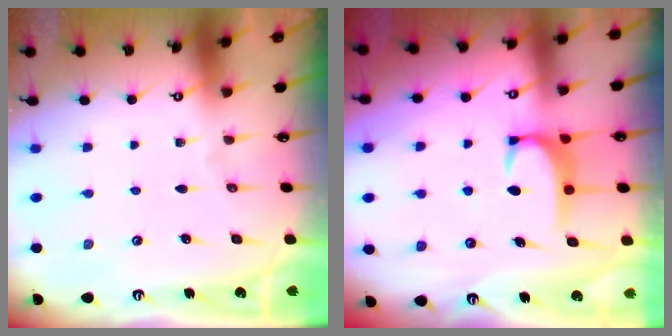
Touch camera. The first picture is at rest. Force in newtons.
{"total": 2.9, "press": 2.8, "slide": 0.5}